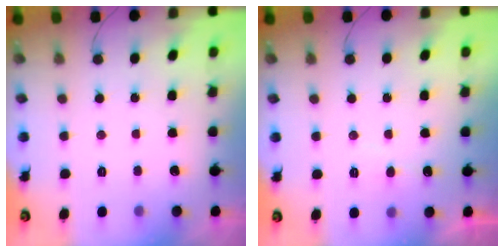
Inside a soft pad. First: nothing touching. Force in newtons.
{"total": 6.5, "press": 6.5, "slide": 0.4}